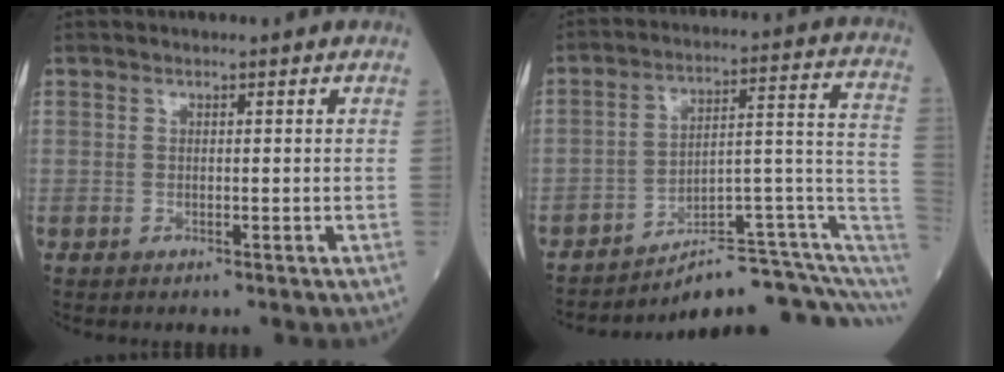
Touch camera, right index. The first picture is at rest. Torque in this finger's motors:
{"motor_torque": [0.24, -1.01, -0.41, -0.21]}